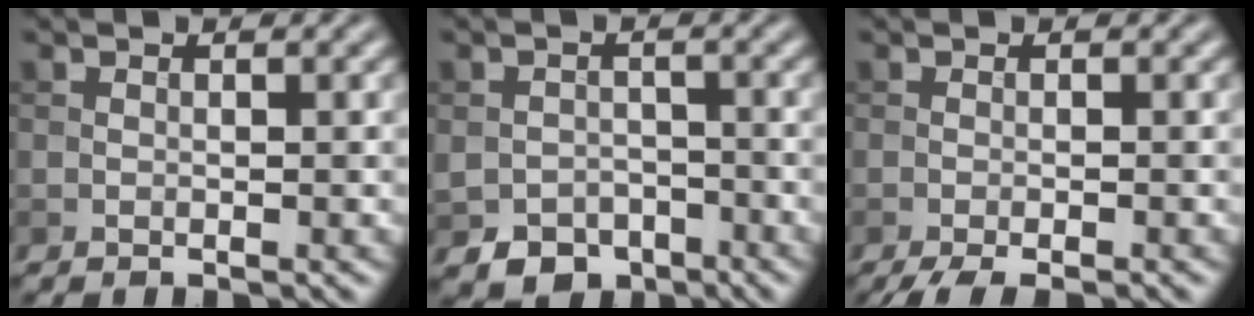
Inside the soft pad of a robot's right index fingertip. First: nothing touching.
{"total": 3.9, "force": [-2.2, 2.9, 1.4], "torque": [-0.021, -0.011, -0.033]}
{"total": 3.2, "force": [-2.2, 0.6, 2.1], "torque": [-0.032, -0.003, -0.042]}